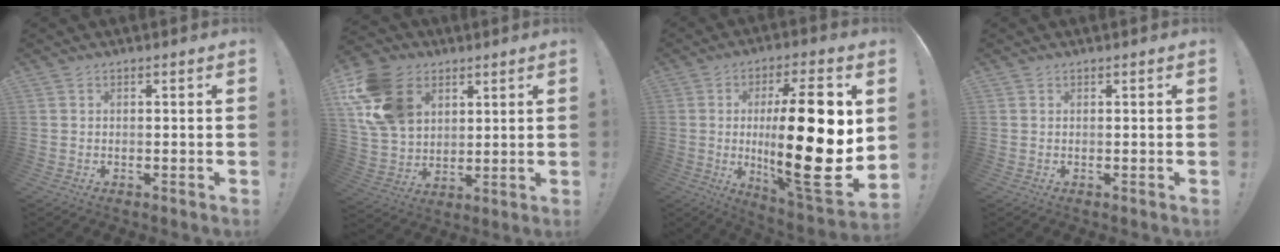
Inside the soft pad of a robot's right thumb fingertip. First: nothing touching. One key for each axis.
{"total": 18.9, "fx": 7.5, "fy": 13.9, "fz": 10.4, "tx": -0.196, "ty": -0.028, "tz": 0.148}
{"total": 27.2, "fx": 1.0, "fy": 6.8, "fz": 26.3, "tx": -0.433, "ty": -0.020, "tz": 0.019}
{"total": 0.0}